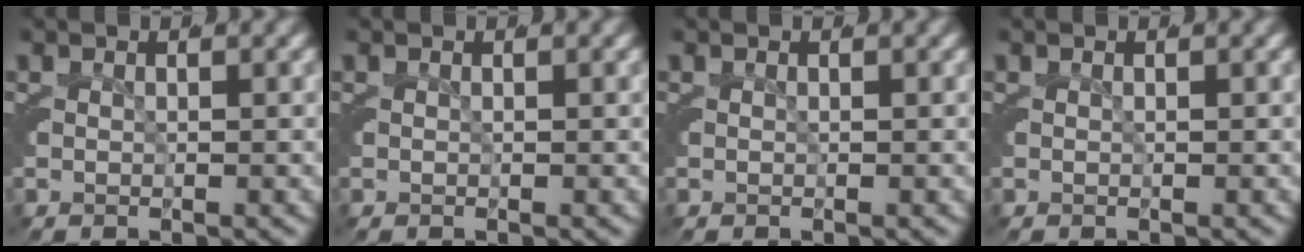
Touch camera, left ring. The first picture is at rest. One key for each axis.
{"total": 0.0}
{"total": 0.0}
{"total": 0.0}